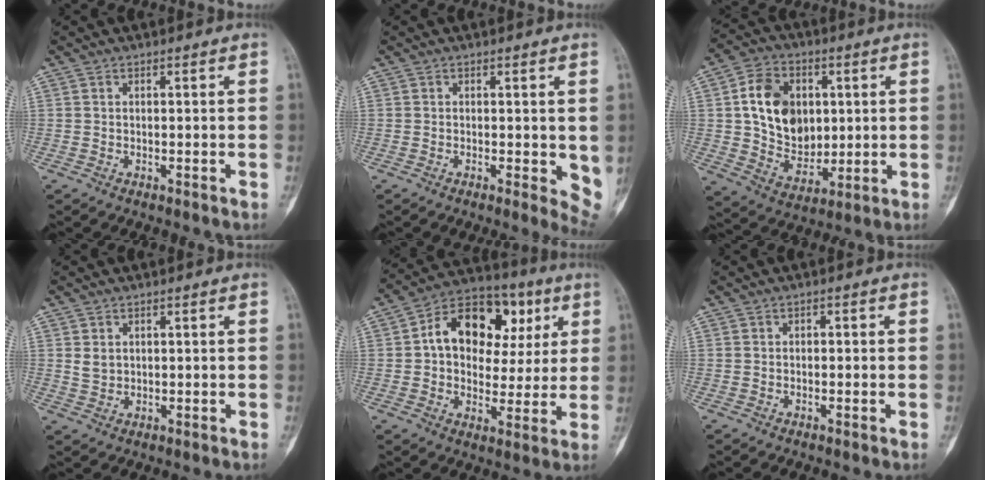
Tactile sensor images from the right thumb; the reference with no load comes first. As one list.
[{"total": 4.8, "force": [0.1, 2.0, 4.4], "torque": [-0.036, -0.010, -0.001]}, {"total": 14.9, "force": [2.7, 11.1, 9.6], "torque": [-0.124, -0.010, 0.053]}, {"total": 2.1, "force": [0.7, 1.7, 1.0], "torque": [-0.015, -0.004, 0.021]}, {"total": 17.6, "force": [4.4, 12.3, 11.7], "torque": [-0.131, 0.020, 0.064]}, {"total": 0.5, "force": [-0.1, 0.4, 0.3], "torque": [0.000, 0.000, -0.004]}]